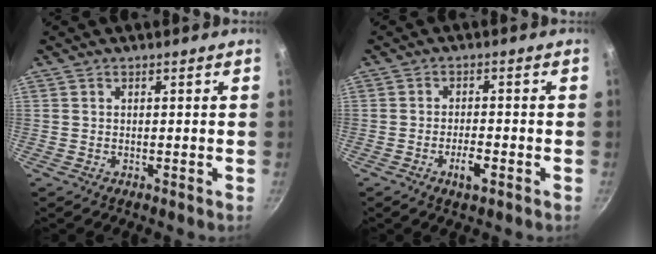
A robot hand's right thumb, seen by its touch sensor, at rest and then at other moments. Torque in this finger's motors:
{"motor_torque": [0.30, 0.59, 0.13, -0.23, 0.14]}